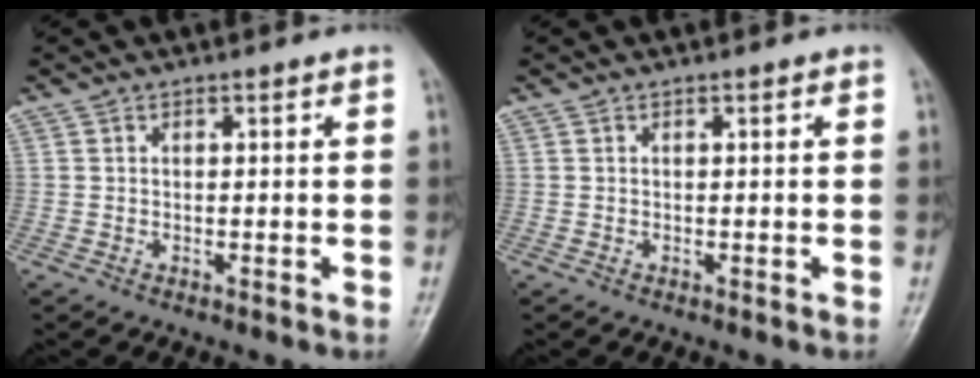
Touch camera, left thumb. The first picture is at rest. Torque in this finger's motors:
{"motor_torque": [0.00, 0.00, 0.00, -0.03, 0.00]}